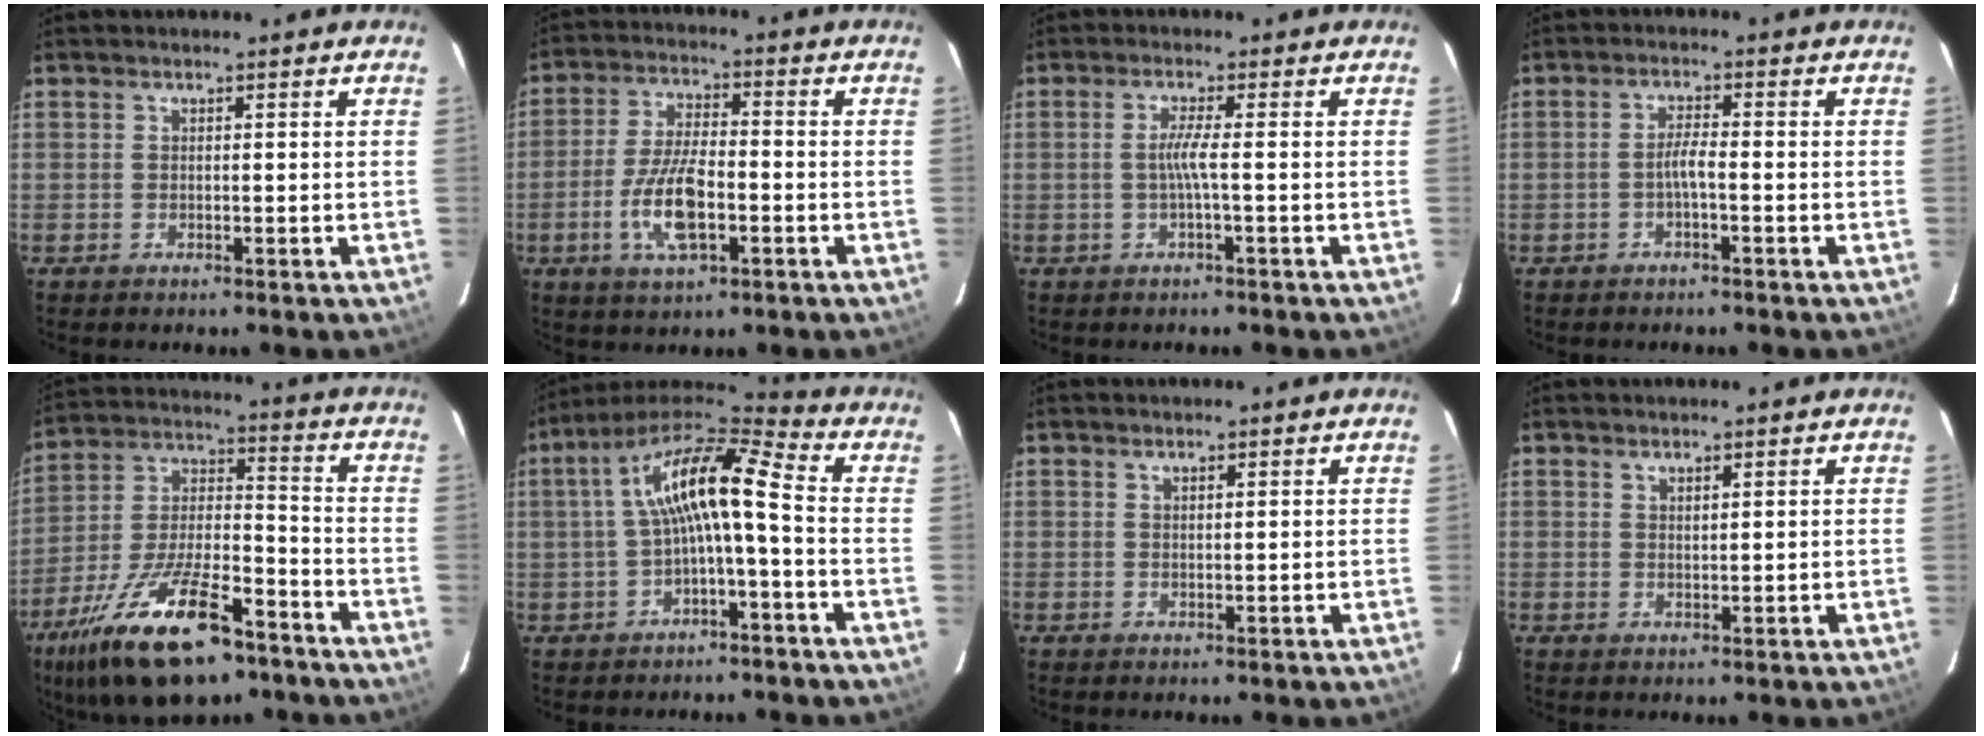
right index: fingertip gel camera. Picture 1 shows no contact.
{"total": 10.3, "force": [-3.3, 3.8, 9.0], "torque": [-0.184, -0.003, -0.061]}
{"total": 2.6, "force": [-0.7, -0.8, 2.4], "torque": [-0.050, -0.002, -0.012]}
{"total": 2.4, "force": [-1.1, 0.1, 2.1], "torque": [-0.041, 0.005, -0.022]}
{"total": 22.4, "force": [-14.3, 8.4, 15.1], "torque": [-0.291, -0.019, -0.241]}
{"total": 12.5, "force": [-0.6, 2.8, 12.2], "torque": [-0.238, 0.026, -0.013]}
{"total": 0.8, "force": [0.6, 0.2, 0.5], "torque": [-0.009, 0.002, 0.011]}
{"total": 1.3, "force": [1.0, 0.3, 0.8], "torque": [-0.013, 0.001, 0.017]}